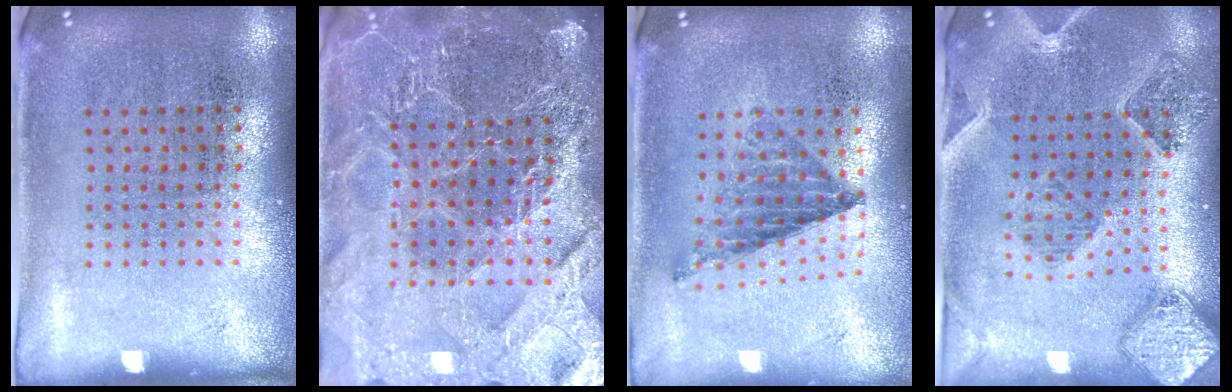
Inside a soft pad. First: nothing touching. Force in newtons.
{"total": 5.7, "press": 5.0, "slide": 2.7}
{"total": 0.8, "press": 0.8, "slide": 0.0}
{"total": 1.5, "press": 1.4, "slide": 0.4}